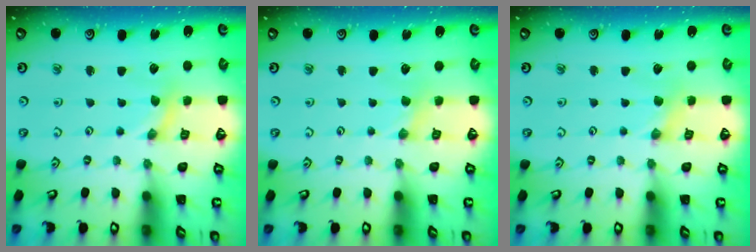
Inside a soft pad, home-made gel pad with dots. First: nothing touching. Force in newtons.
{"total": 1.1, "press": 1.1, "slide": 0.4}
{"total": 0.6, "press": 0.6, "slide": 0.2}